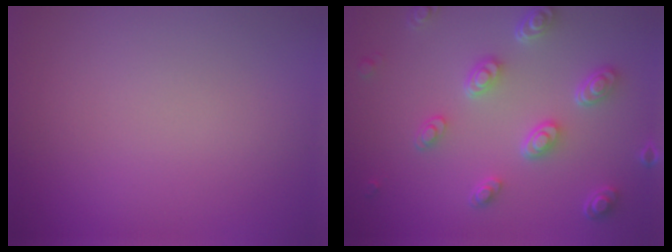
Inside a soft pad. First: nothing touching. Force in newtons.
{"total": 4.7, "press": 3.7, "slide": 2.9}